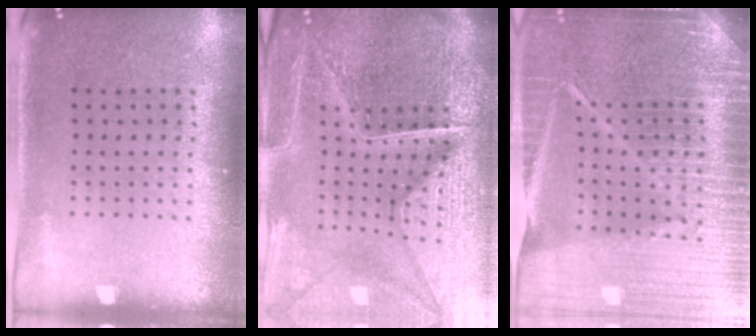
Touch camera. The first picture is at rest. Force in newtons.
{"total": 7.0, "press": 6.1, "slide": 3.4}
{"total": 6.4, "press": 5.6, "slide": 3.2}